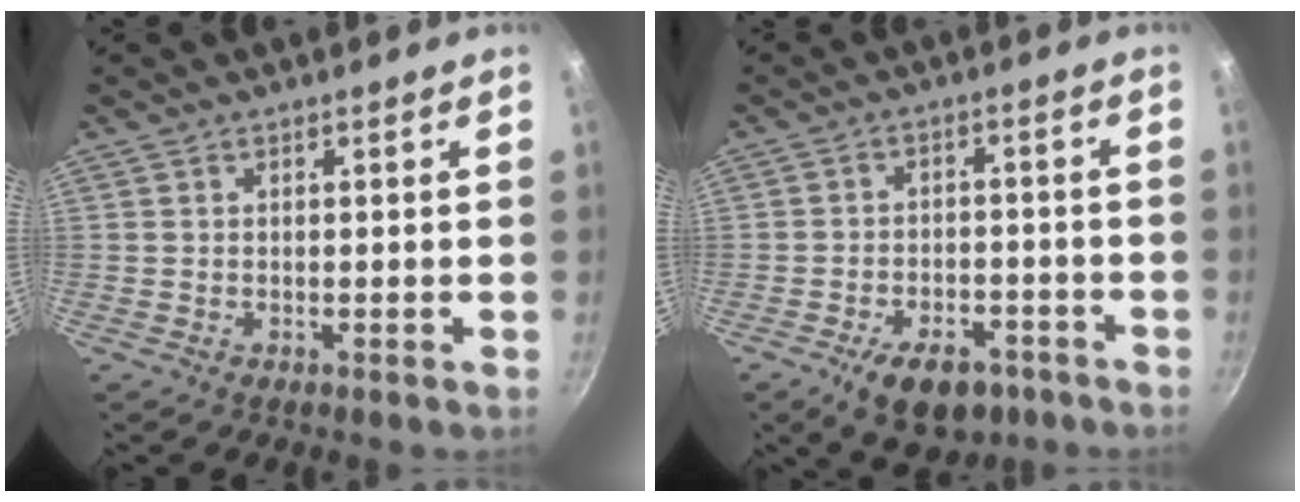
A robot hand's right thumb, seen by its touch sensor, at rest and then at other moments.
{"total": 10.8, "force": [-6.2, 6.2, 6.3], "torque": [-0.071, 0.029, -0.085]}